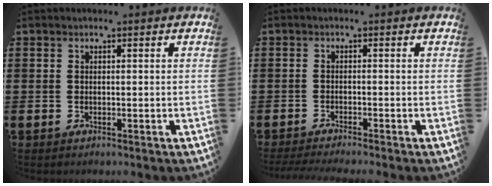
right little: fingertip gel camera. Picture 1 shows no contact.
{"total": 1.2, "force": [-1.1, -0.1, 0.5], "torque": [-0.007, 0.000, -0.022]}